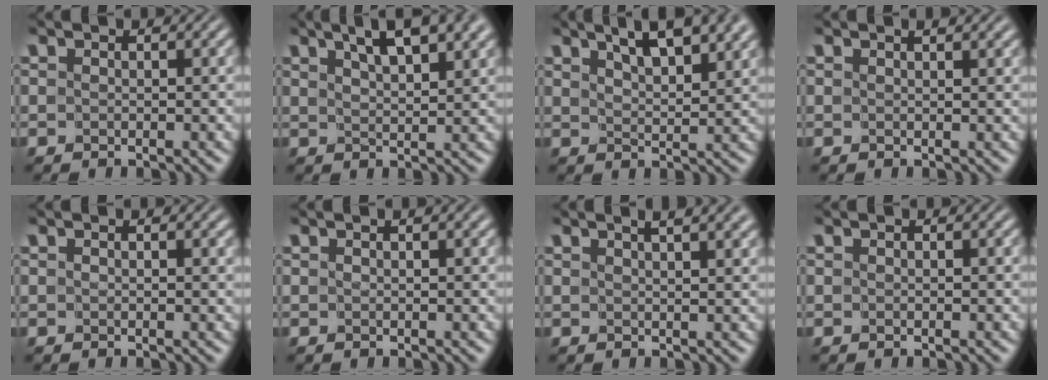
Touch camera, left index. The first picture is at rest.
{"total": 7.6, "force": [5.2, 2.3, 5.0], "torque": [-0.067, 0.022, 0.063]}
{"total": 8.4, "force": [5.7, 2.9, 5.4], "torque": [-0.069, 0.028, 0.066]}
{"total": 2.4, "force": [1.7, 0.8, 1.5], "torque": [-0.003, 0.000, 0.009]}
{"total": 0.7, "force": [0.4, 0.1, 0.6], "torque": [-0.006, -0.002, 0.007]}
{"total": 1.6, "force": [1.1, 0.4, 1.2], "torque": [-0.008, -0.001, 0.008]}
{"total": 5.9, "force": [3.8, 2.3, 3.9], "torque": [-0.013, 0.031, 0.025]}
{"total": 0.0}